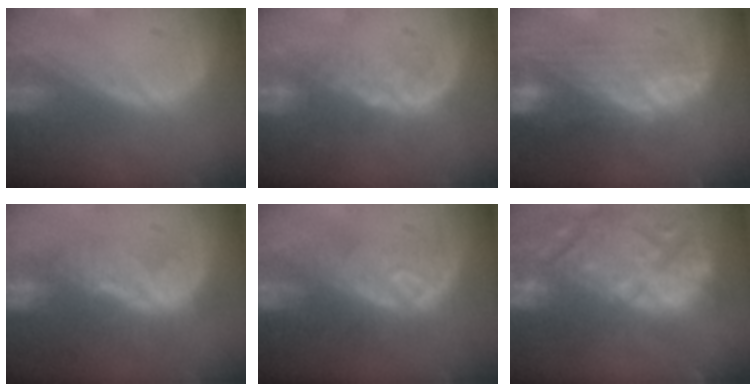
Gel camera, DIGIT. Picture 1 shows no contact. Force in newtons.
{"total": 4.4, "press": 4.0, "slide": 1.9}
{"total": 9.8, "press": 8.3, "slide": 5.1}
{"total": 8.0, "press": 7.8, "slide": 2.1}
{"total": 8.0, "press": 7.9, "slide": 1.7}
{"total": 15.3, "press": 13.0, "slide": 8.1}